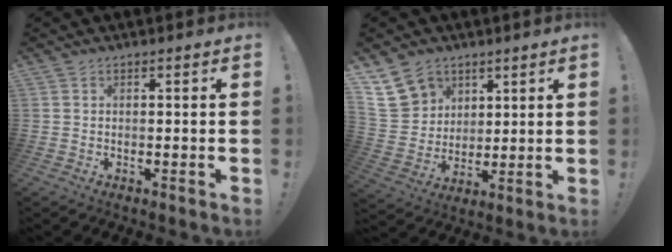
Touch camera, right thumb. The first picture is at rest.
{"total": 11.5, "force": [7.2, 8.3, 3.1], "torque": [-0.060, -0.038, 0.149]}